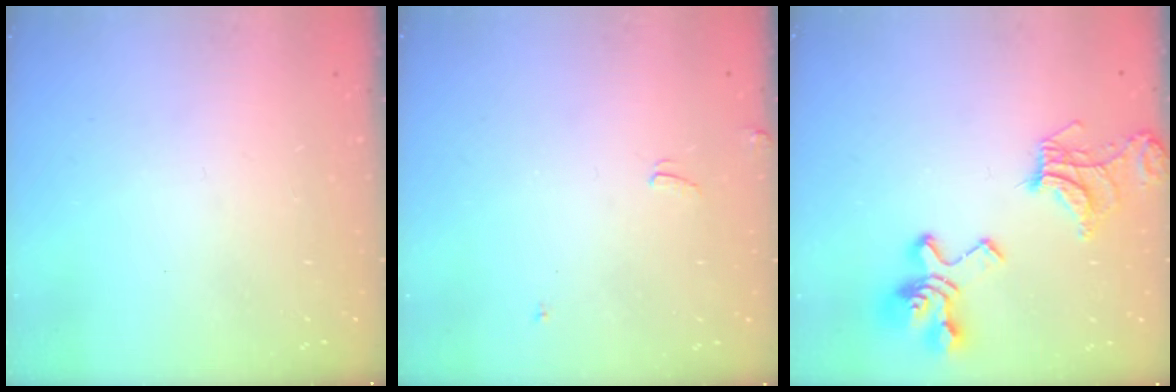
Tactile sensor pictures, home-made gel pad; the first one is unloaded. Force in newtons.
{"total": 3.5, "press": 3.5, "slide": 0.4}
{"total": 13.8, "press": 13.6, "slide": 2.0}